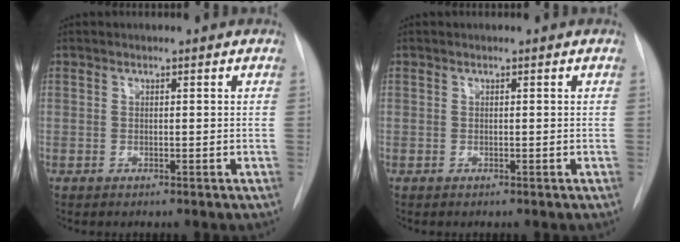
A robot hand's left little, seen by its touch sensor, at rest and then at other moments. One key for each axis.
{"total": 0.0}